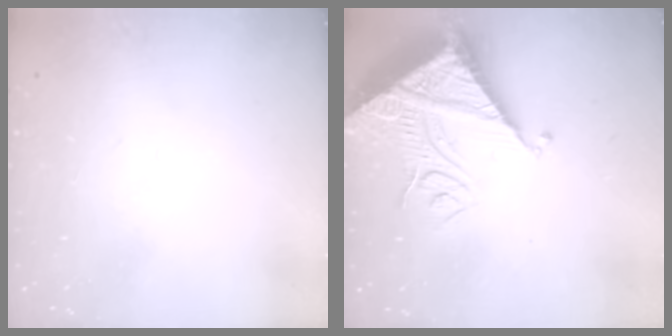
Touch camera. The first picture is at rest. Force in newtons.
{"total": 13.7, "press": 13.7, "slide": 1.3}